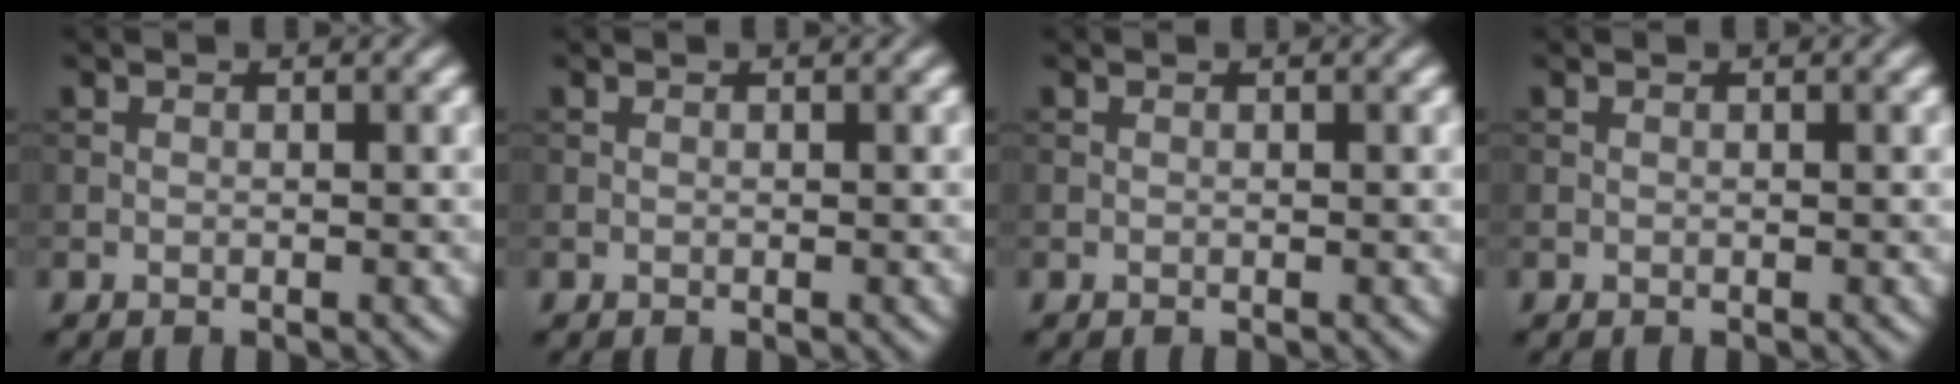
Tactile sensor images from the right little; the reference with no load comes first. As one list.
[{"total": 0.0}, {"total": 0.0}, {"total": 0.0}]